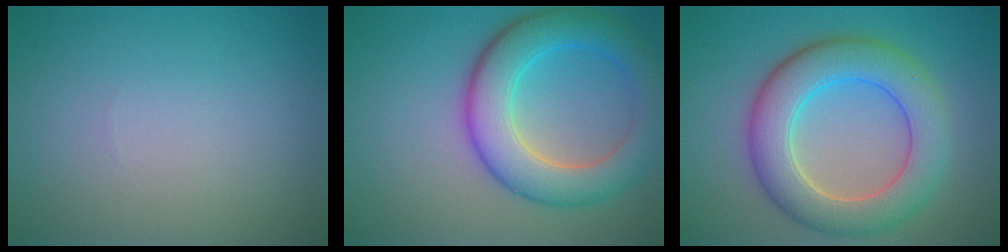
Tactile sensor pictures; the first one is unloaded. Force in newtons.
{"total": 7.4, "press": 7.4, "slide": 0.4}
{"total": 7.6, "press": 7.6, "slide": 0.5}